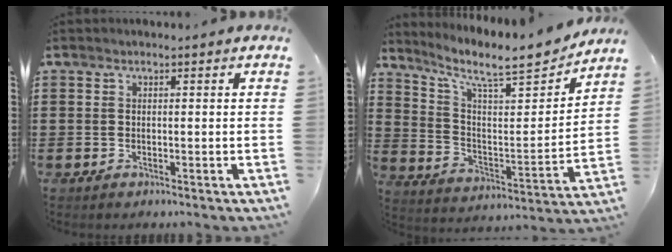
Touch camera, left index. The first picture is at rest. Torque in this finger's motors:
{"motor_torque": [2.14, 0.00, 0.38, 0.11]}